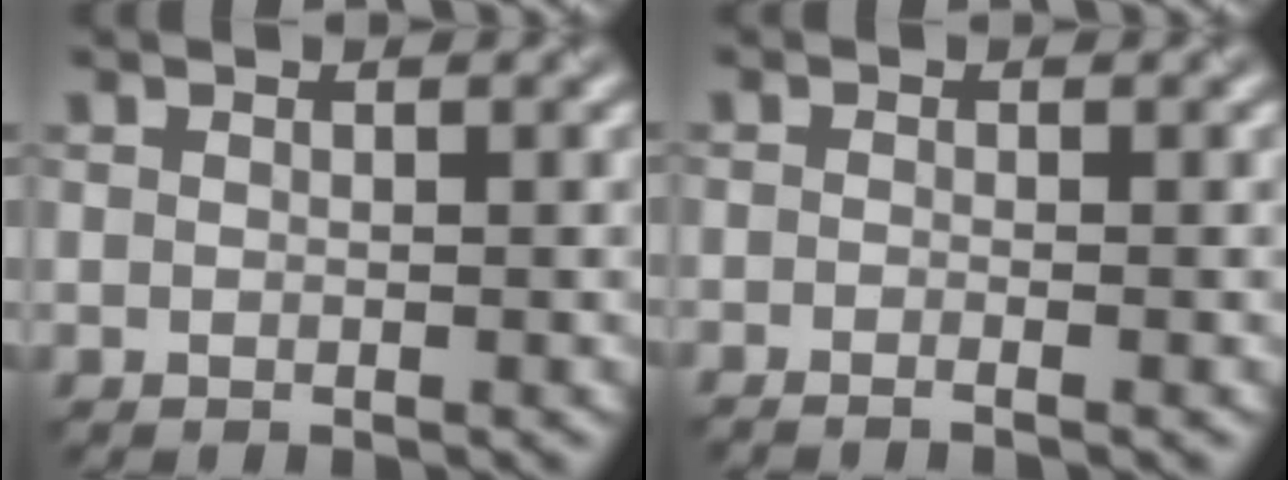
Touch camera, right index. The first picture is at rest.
{"total": 1.4, "force": [-0.9, 0.4, 1.0], "torque": [-0.007, -0.009, -0.021]}